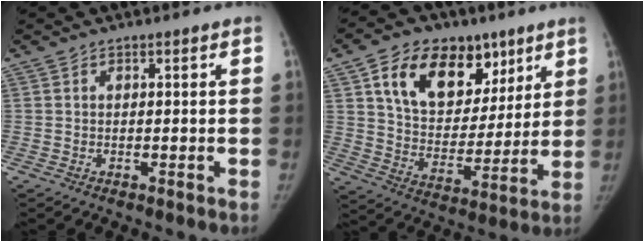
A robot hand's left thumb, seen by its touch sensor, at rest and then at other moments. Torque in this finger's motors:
{"motor_torque": [1.20, 1.21, 1.22, -0.65, 0.31]}